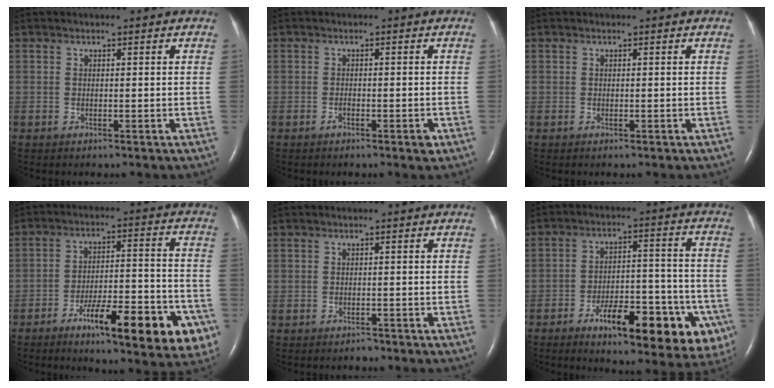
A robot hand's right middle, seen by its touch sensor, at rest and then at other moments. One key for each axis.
{"total": 1.9, "fx": -1.1, "fy": 0.4, "fz": 1.5, "tx": -0.022, "ty": 0.000, "tz": -0.016}
{"total": 0.0}
{"total": 17.2, "fx": -8.6, "fy": 3.6, "fz": 14.5, "tx": -0.159, "ty": 0.008, "tz": -0.115}
{"total": 0.7, "fx": -0.7, "fy": 0.3, "fz": 0.1, "tx": -0.003, "ty": -0.001, "tz": -0.010}
{"total": 17.8, "fx": -8.9, "fy": 5.6, "fz": 14.3, "tx": -0.131, "ty": 0.021, "tz": -0.114}